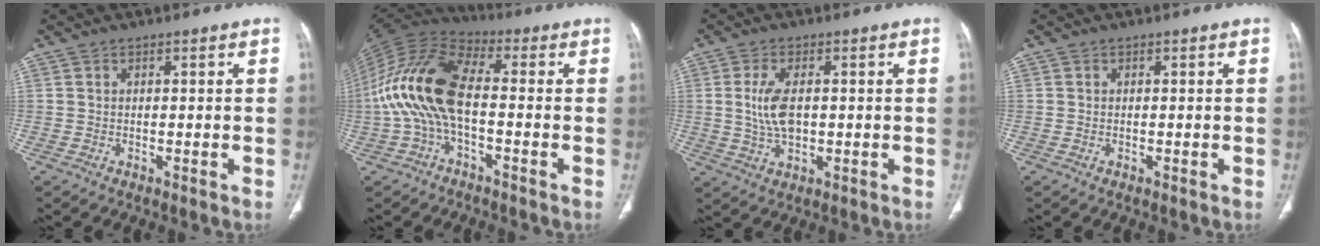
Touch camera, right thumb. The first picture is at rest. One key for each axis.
{"total": 15.3, "fx": -1.7, "fy": 7.4, "fz": 13.3, "tx": -0.278, "ty": 0.037, "tz": -0.042}
{"total": 6.9, "fx": 0.5, "fy": 3.7, "fz": 5.9, "tx": -0.121, "ty": -0.003, "tz": 0.013}
{"total": 0.0}